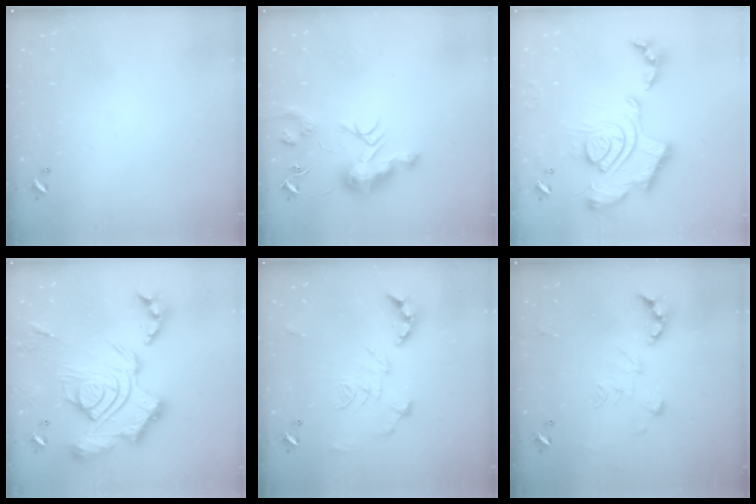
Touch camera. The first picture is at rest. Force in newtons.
{"total": 10.0, "press": 10.0, "slide": 0.6}
{"total": 2.5, "press": 1.9, "slide": 1.7}
{"total": 4.2, "press": 3.4, "slide": 2.5}
{"total": 2.9, "press": 2.3, "slide": 1.7}
{"total": 2.5, "press": 2.0, "slide": 1.5}